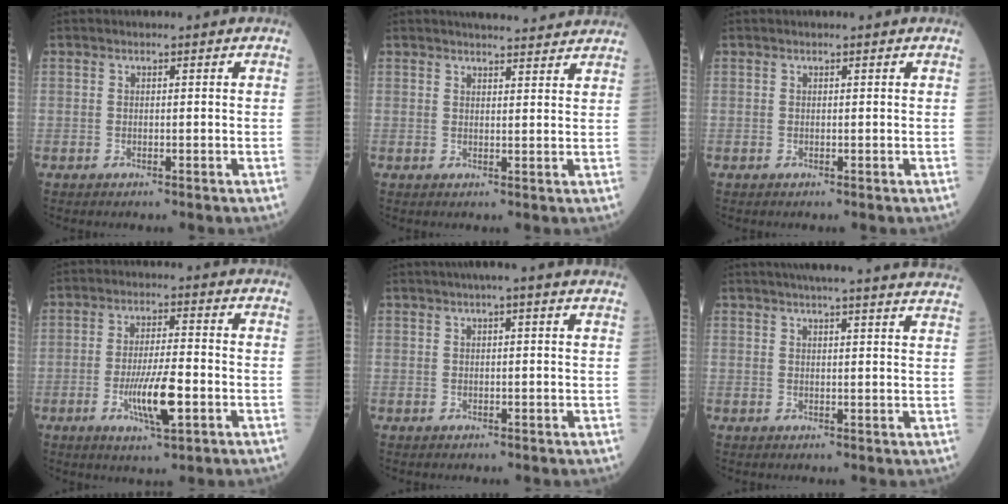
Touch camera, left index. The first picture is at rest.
{"total": 7.8, "force": [7.3, 1.1, 2.4], "torque": [-0.031, 0.010, 0.085]}
{"total": 0.0}
{"total": 8.0, "force": [-2.6, 1.2, 7.4], "torque": [-0.143, -0.011, -0.044]}
{"total": 4.5, "force": [3.4, -0.1, 3.0], "torque": [-0.045, 0.025, 0.043]}
{"total": 21.1, "force": [19.4, 0.3, 8.4], "torque": [-0.120, -0.006, 0.230]}